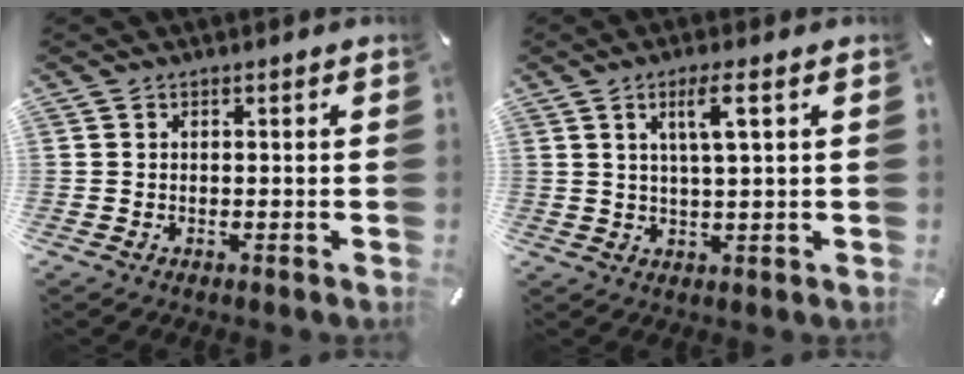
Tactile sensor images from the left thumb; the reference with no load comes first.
{"total": 6.3, "force": [2.6, 0.6, 5.7], "torque": [-0.117, -0.005, 0.036]}